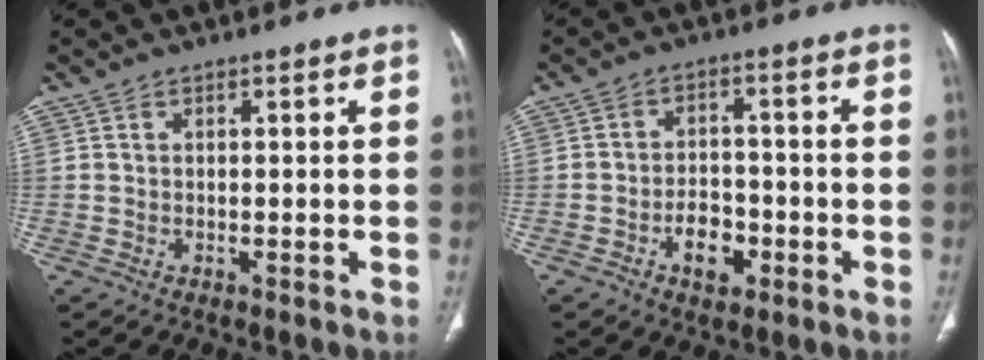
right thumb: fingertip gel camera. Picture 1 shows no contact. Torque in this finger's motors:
{"motor_torque": [0.87, 0.68, 0.42, -0.82, -0.02]}